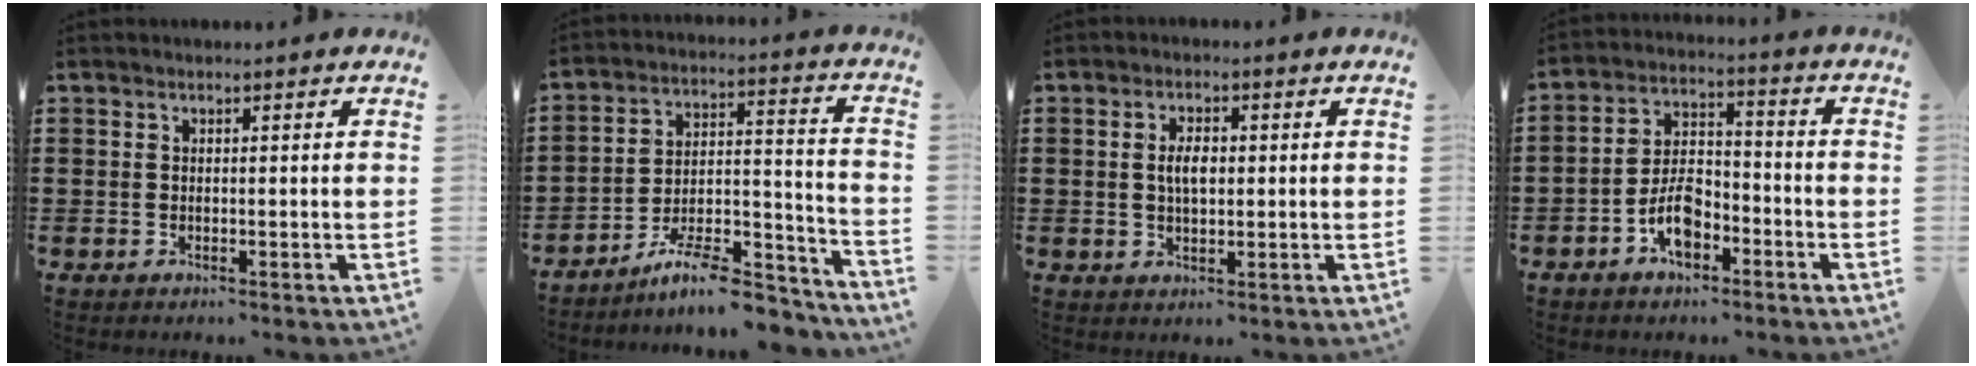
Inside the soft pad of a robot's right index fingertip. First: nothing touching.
{"total": 10.3, "force": [-8.9, 1.6, 4.8], "torque": [-0.066, 0.025, -0.167]}
{"total": 3.5, "force": [0.3, 1.6, 3.1], "torque": [-0.053, 0.003, 0.001]}
{"total": 6.7, "force": [-3.5, 3.5, 4.5], "torque": [-0.094, 0.010, -0.067]}